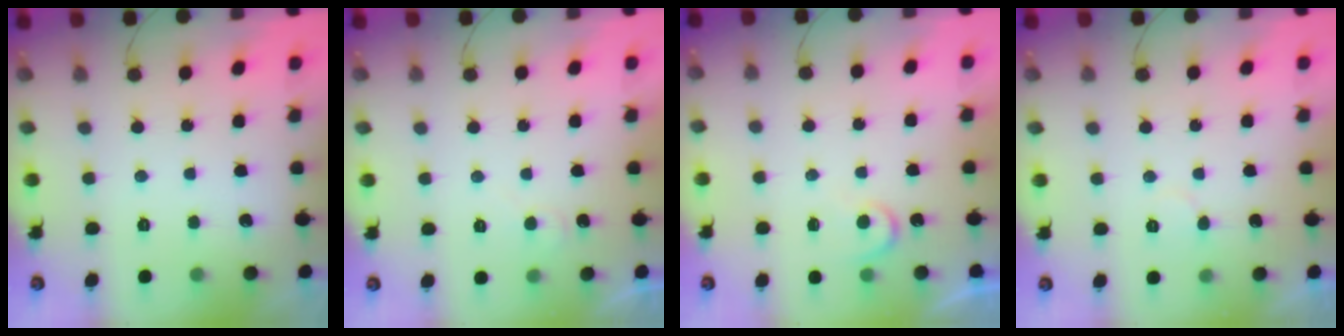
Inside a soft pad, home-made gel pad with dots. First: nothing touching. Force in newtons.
{"total": 4.5, "press": 4.4, "slide": 0.5}
{"total": 4.9, "press": 4.9, "slide": 0.5}
{"total": 3.3, "press": 3.3, "slide": 0.3}